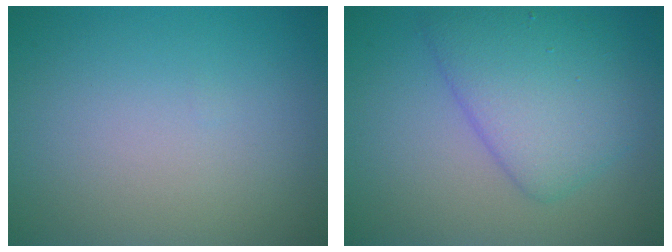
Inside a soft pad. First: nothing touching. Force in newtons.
{"total": 5.5, "press": 5.5, "slide": 0.2}